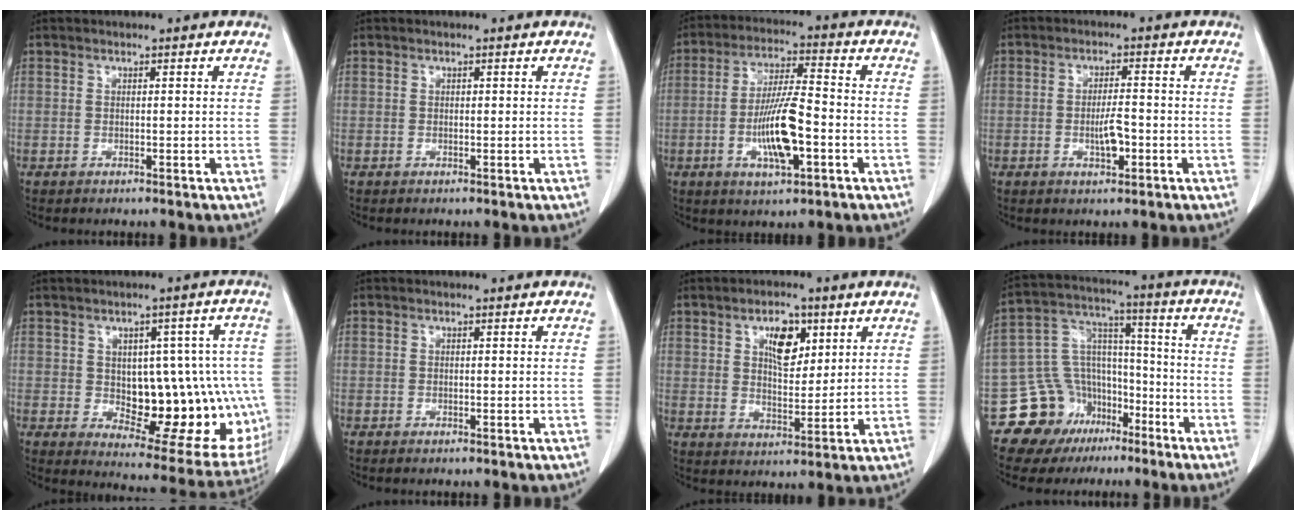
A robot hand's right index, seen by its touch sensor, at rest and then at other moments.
{"total": 0.0}
{"total": 10.5, "force": [-3.1, 2.0, 9.9], "torque": [-0.188, 0.000, -0.056]}
{"total": 3.8, "force": [-1.2, 0.9, 3.4], "torque": [-0.060, 0.001, -0.019]}
{"total": 18.4, "force": [-2.2, 8.6, 16.1], "torque": [-0.144, 0.026, 0.001]}
{"total": 0.7, "force": [-0.6, 0.1, 0.4], "torque": [-0.009, -0.002, -0.008]}
{"total": 6.8, "force": [3.0, 3.3, 5.1], "torque": [-0.088, 0.004, 0.055]}
{"total": 13.9, "force": [-8.1, 10.8, 3.3], "torque": [-0.060, 0.085, -0.124]}